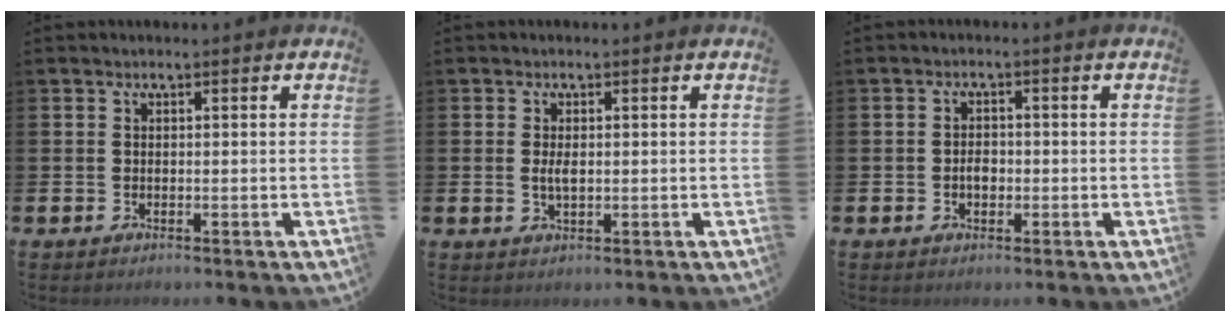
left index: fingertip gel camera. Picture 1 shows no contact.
{"total": 1.8, "force": [0.2, 0.8, 1.7], "torque": [-0.022, -0.001, -0.001]}
{"total": 2.1, "force": [-0.4, 1.4, 1.5], "torque": [-0.017, 0.001, -0.012]}